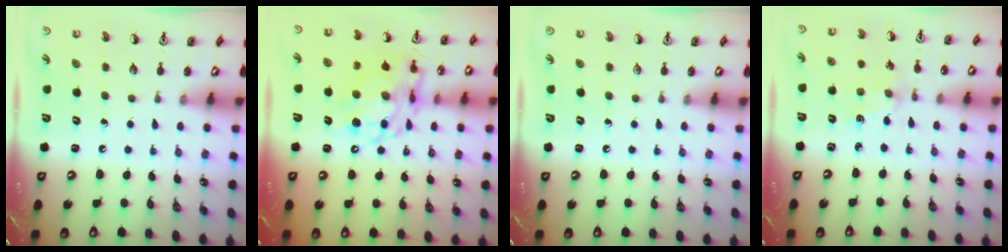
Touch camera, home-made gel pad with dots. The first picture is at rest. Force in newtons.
{"total": 12.9, "press": 12.8, "slide": 1.3}
{"total": 0.0}
{"total": 1.9, "press": 1.8, "slide": 0.2}